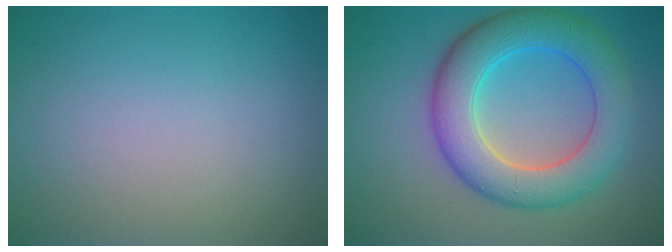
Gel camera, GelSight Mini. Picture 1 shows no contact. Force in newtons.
{"total": 7.9, "press": 7.9, "slide": 0.2}